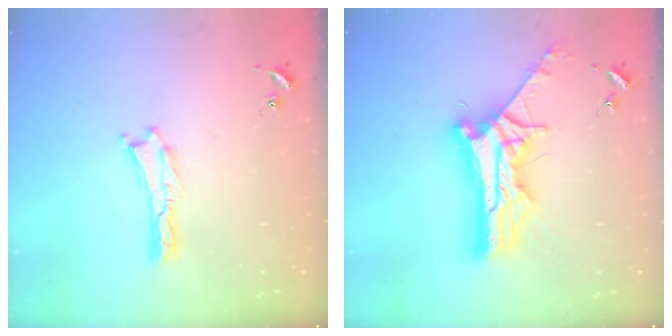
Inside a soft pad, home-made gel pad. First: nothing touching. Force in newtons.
{"total": 10.4, "press": 10.4, "slide": 0.9}